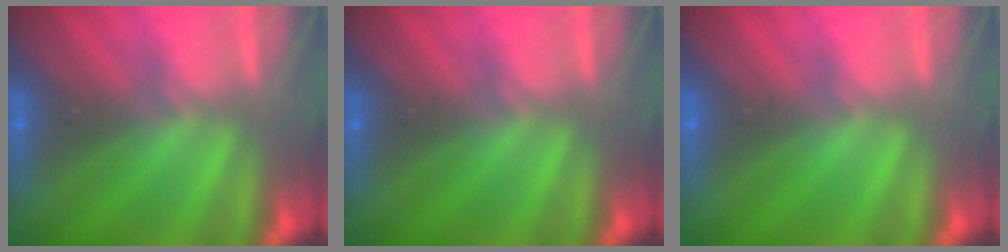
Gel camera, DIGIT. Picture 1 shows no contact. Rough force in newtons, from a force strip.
{"total": 0.0}
{"total": 0.0}